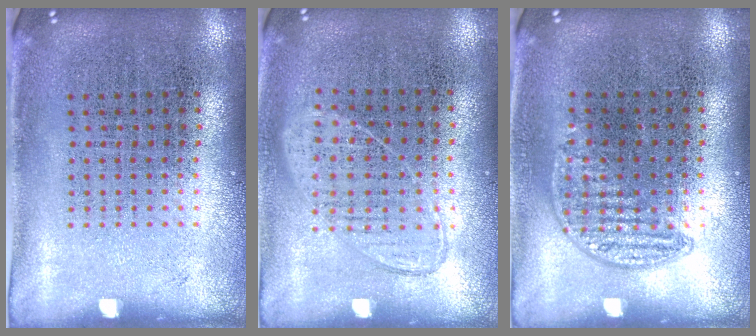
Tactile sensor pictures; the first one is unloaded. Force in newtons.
{"total": 0.9, "press": 0.8, "slide": 0.4}
{"total": 0.8, "press": 0.6, "slide": 0.5}